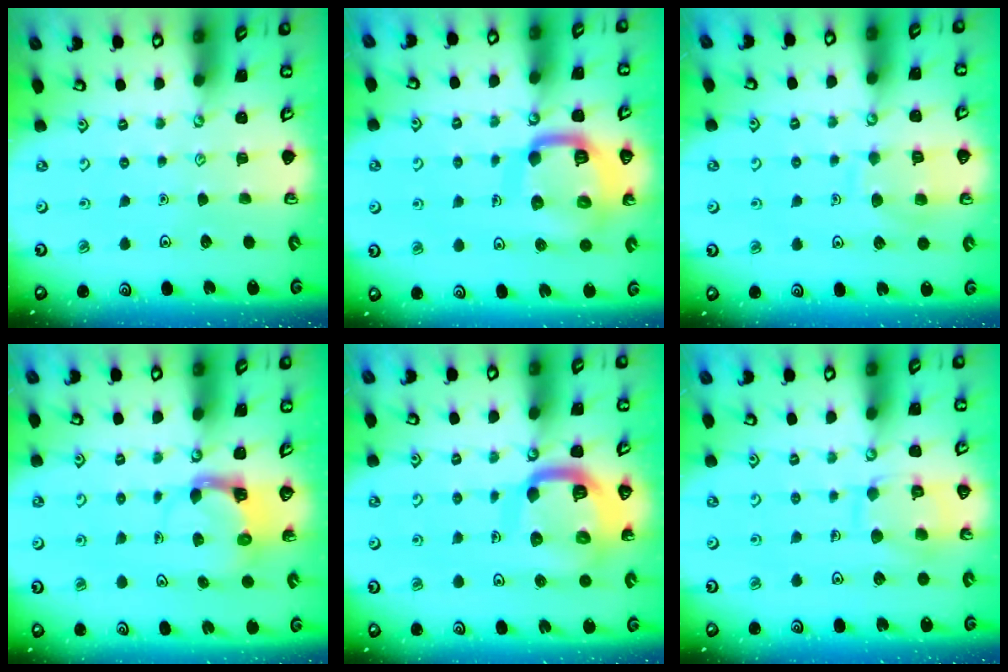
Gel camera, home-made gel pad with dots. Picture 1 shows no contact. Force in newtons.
{"total": 16.6, "press": 16.5, "slide": 1.6}
{"total": 9.0, "press": 8.9, "slide": 0.9}
{"total": 4.1, "press": 4.1, "slide": 0.3}
{"total": 13.8, "press": 13.7, "slide": 1.6}
{"total": 10.9, "press": 10.9, "slide": 0.5}